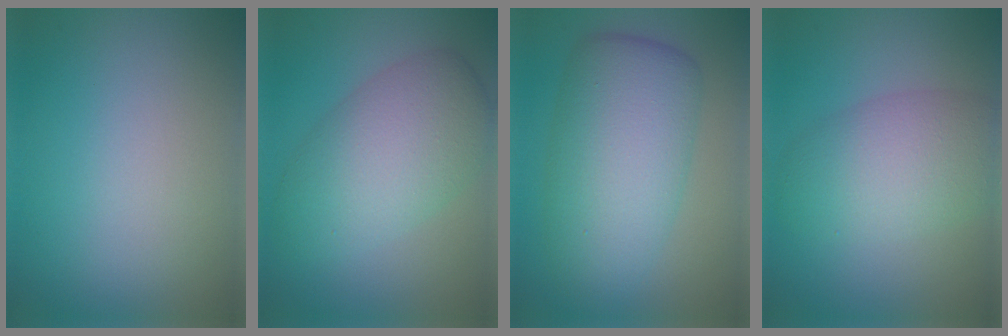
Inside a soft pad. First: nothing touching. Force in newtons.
{"total": 7.0, "press": 7.0, "slide": 0.2}
{"total": 7.7, "press": 7.7, "slide": 0.1}
{"total": 5.6, "press": 5.6, "slide": 0.2}